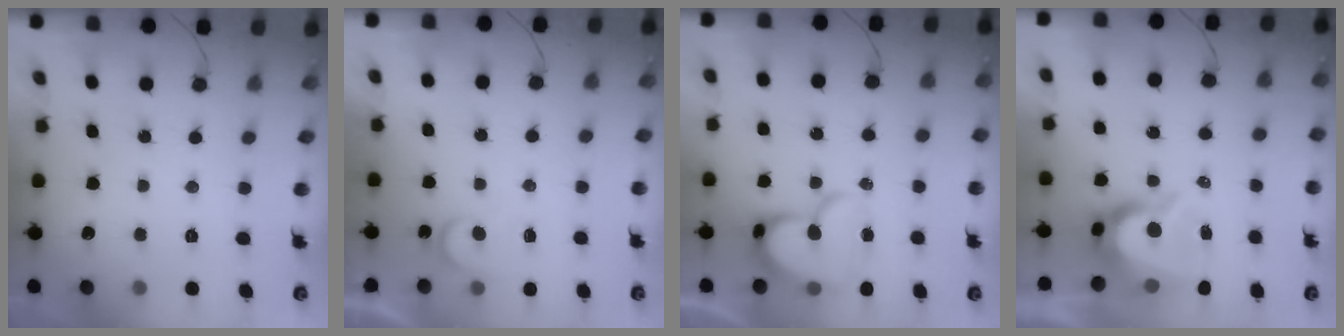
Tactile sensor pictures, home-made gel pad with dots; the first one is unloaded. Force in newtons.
{"total": 4.5, "press": 4.5, "slide": 0.4}
{"total": 14.9, "press": 14.8, "slide": 1.5}
{"total": 8.7, "press": 8.6, "slide": 0.9}